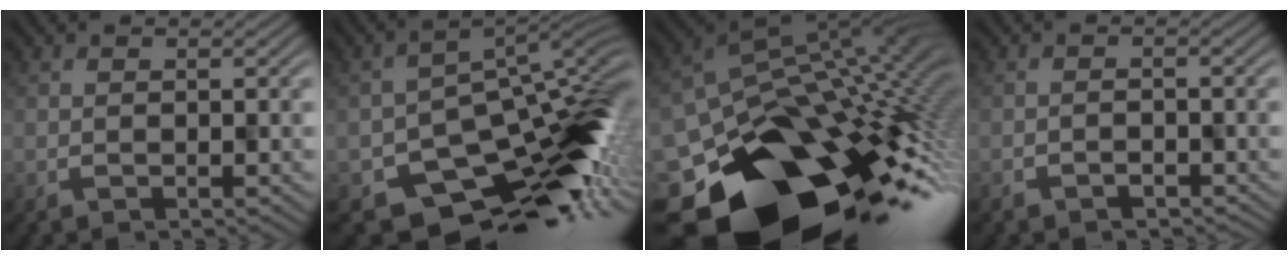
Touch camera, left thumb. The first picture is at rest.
{"total": 10.2, "force": [-5.7, 5.8, 6.1], "torque": [-0.086, -0.028, -0.088]}
{"total": 16.3, "force": [-6.3, 10.9, 10.4], "torque": [-0.199, -0.044, -0.084]}
{"total": 1.2, "force": [-1.1, 0.3, -0.5], "torque": [0.002, -0.005, -0.012]}